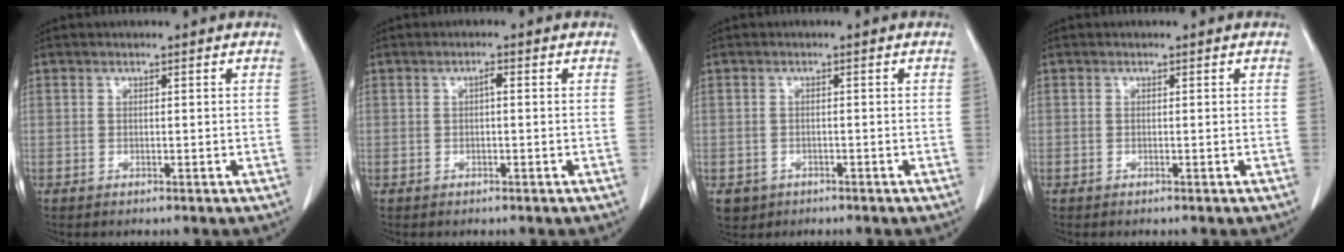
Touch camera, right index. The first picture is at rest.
{"total": 1.0, "force": [0.0, 0.2, 0.9], "torque": [-0.017, 0.003, 0.001]}
{"total": 2.9, "force": [-1.4, 2.5, 0.4], "torque": [-0.006, 0.004, -0.016]}
{"total": 0.0}